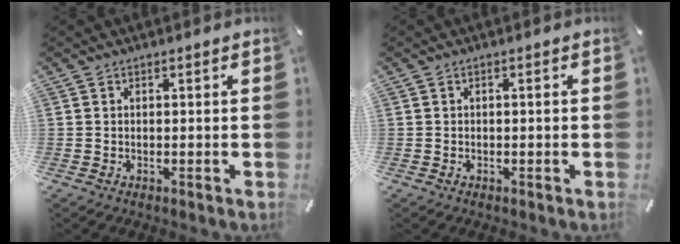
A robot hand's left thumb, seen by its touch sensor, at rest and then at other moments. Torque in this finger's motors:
{"motor_torque": [-0.05, -0.45, -0.11, 0.20, 0.00]}